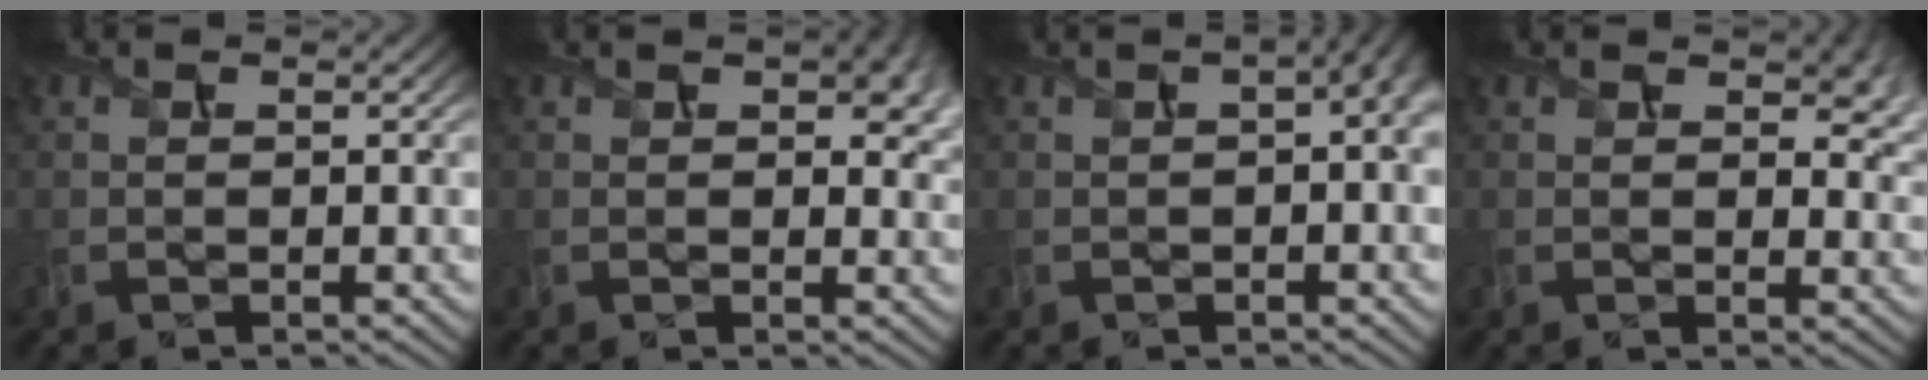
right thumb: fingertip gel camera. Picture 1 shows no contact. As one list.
[{"total": 6.1, "force": [2.0, 3.3, 4.7], "torque": [-0.071, -0.002, 0.035]}, {"total": 6.3, "force": [0.6, 2.3, 5.8], "torque": [-0.072, 0.009, 0.009]}, {"total": 6.2, "force": [2.8, 3.2, 4.5], "torque": [-0.070, -0.004, 0.048]}]